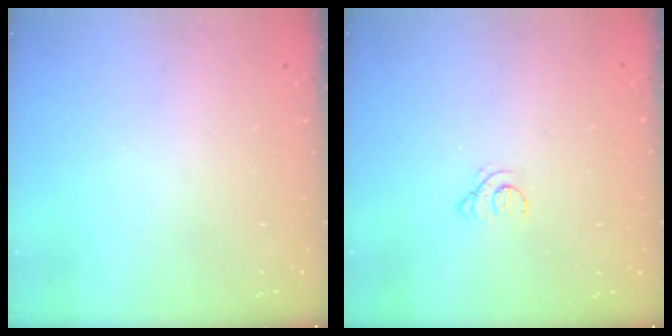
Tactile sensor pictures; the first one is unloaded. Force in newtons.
{"total": 1.6, "press": 1.6, "slide": 0.2}